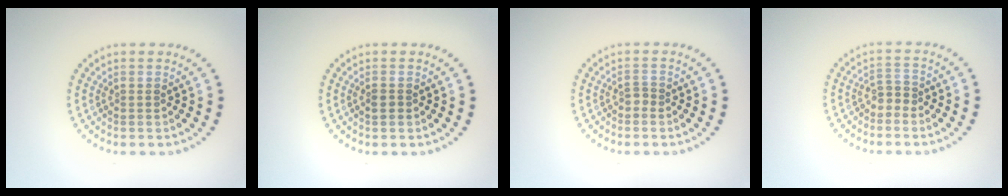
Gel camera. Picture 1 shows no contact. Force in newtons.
{"total": 0.9, "press": 0.8, "slide": 0.4}
{"total": 0.9, "press": 0.6, "slide": 0.7}
{"total": 1.4, "press": 1.1, "slide": 1.0}